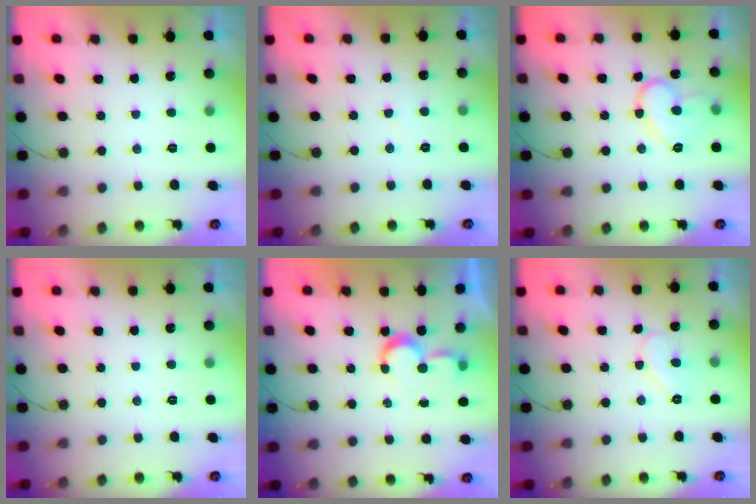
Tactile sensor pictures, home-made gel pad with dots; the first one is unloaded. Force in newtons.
{"total": 2.9, "press": 2.9, "slide": 0.2}
{"total": 12.4, "press": 12.4, "slide": 0.3}
{"total": 0.0}
{"total": 5.5, "press": 5.4, "slide": 0.5}
{"total": 8.0, "press": 8.0, "slide": 0.5}